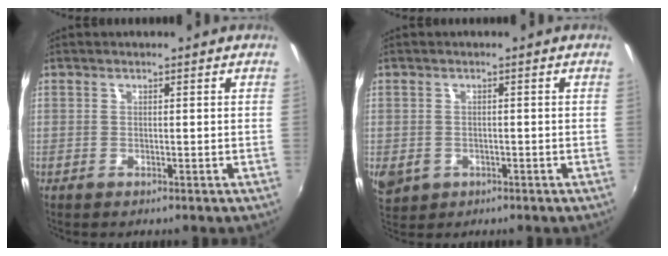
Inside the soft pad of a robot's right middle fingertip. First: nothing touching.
{"total": 6.0, "force": [-1.9, 4.8, 3.0], "torque": [-0.067, -0.015, -0.028]}